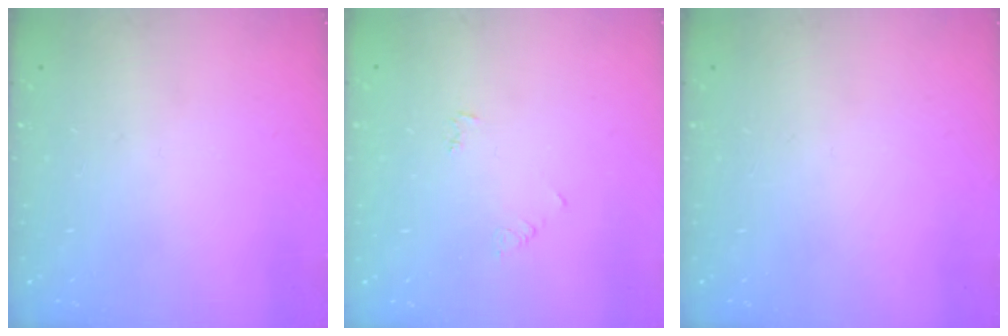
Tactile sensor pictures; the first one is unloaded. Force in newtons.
{"total": 3.1, "press": 3.1, "slide": 0.4}
{"total": 0.0}